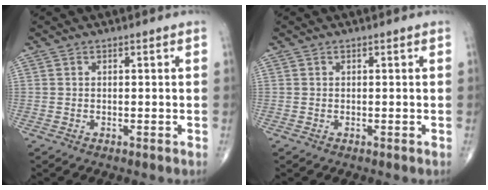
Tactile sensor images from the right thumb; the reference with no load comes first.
{"total": 0.0}